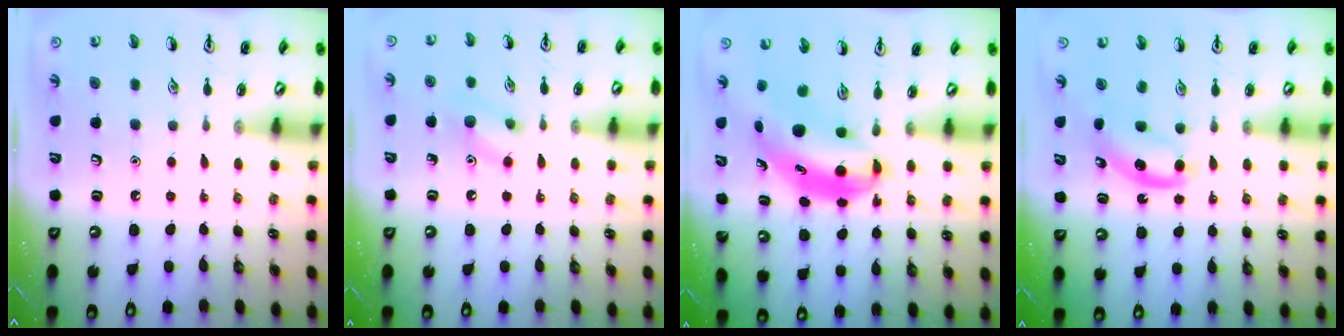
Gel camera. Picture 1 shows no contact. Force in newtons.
{"total": 8.3, "press": 8.3, "slide": 0.5}
{"total": 6.3, "press": 6.1, "slide": 1.7}
{"total": 4.1, "press": 4.1, "slide": 0.7}